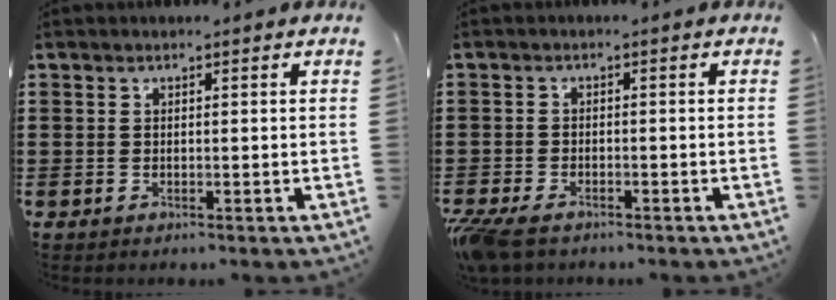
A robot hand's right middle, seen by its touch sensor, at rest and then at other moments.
{"total": 3.1, "force": [-2.8, 0.8, 1.0], "torque": [-0.048, -0.007, -0.065]}